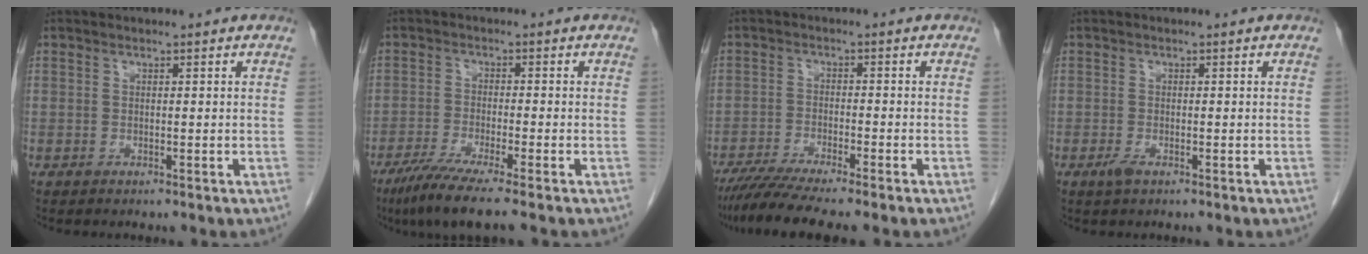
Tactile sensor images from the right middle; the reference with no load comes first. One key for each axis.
{"total": 7.3, "fx": -5.3, "fy": -0.5, "fz": 4.9, "tx": -0.084, "ty": -0.022, "tz": -0.094}
{"total": 7.8, "fx": -6.3, "fy": -0.4, "fz": 4.5, "tx": -0.067, "ty": -0.019, "tz": -0.103}
{"total": 1.4, "fx": -0.8, "fy": 0.4, "fz": 1.1, "tx": -0.024, "ty": -0.002, "tz": -0.013}